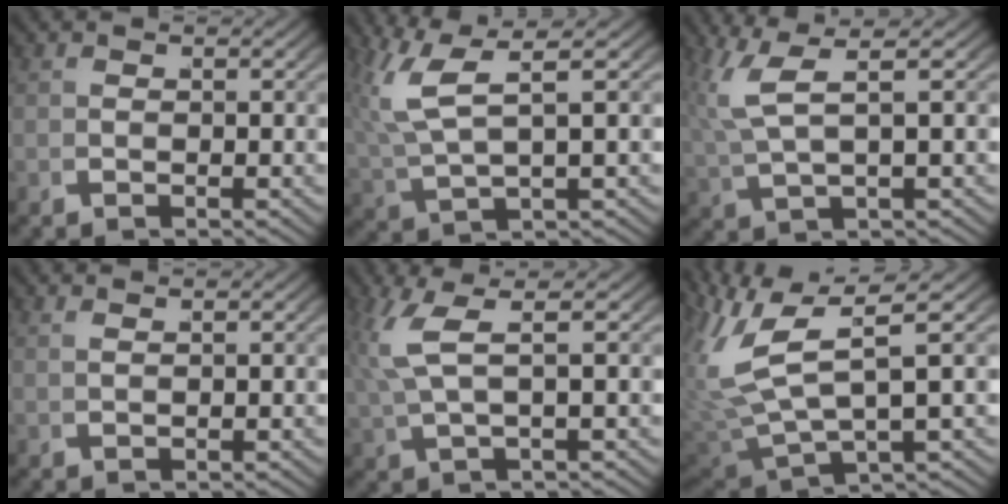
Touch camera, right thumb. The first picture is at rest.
{"total": 6.6, "force": [2.4, 3.4, 5.1], "torque": [-0.113, -0.005, 0.052]}
{"total": 5.4, "force": [2.7, 2.0, 4.3], "torque": [-0.090, 0.002, 0.053]}
{"total": 1.4, "force": [1.3, -0.5, 0.2], "torque": [-0.001, 0.005, 0.033]}
{"total": 4.9, "force": [2.1, 1.4, 4.2], "torque": [-0.084, 0.008, 0.044]}
{"total": 9.8, "force": [1.9, 5.8, 7.7], "torque": [-0.181, -0.025, 0.051]}